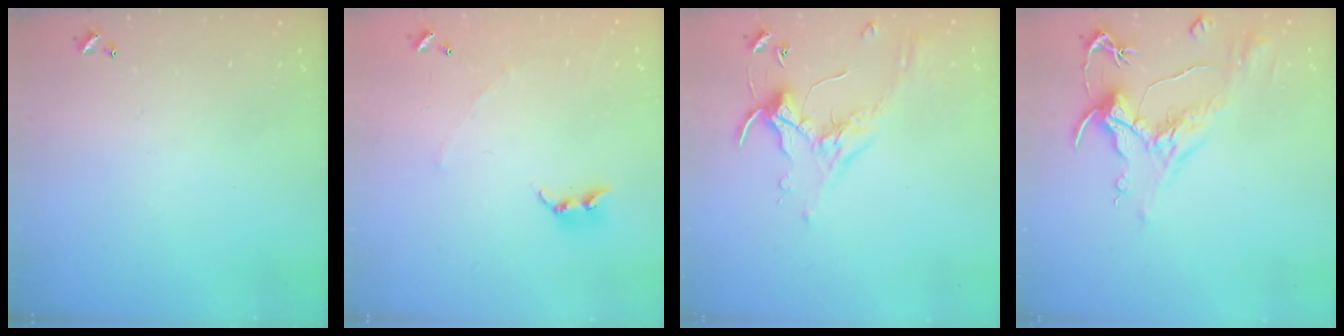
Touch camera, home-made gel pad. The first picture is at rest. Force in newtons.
{"total": 3.9, "press": 3.9, "slide": 0.2}
{"total": 0.7, "press": 0.6, "slide": 0.4}
{"total": 1.6, "press": 0.7, "slide": 1.5}